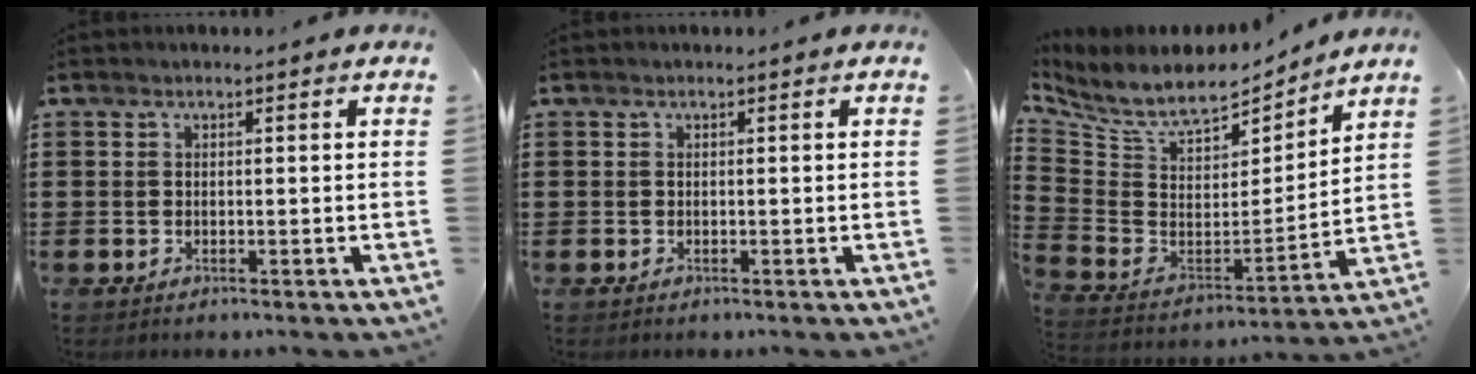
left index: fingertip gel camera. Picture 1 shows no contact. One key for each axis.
{"total": 0.0}
{"total": 8.7, "fx": 7.3, "fy": 2.7, "fz": 3.9, "tx": -0.112, "ty": -0.048, "tz": 0.127}